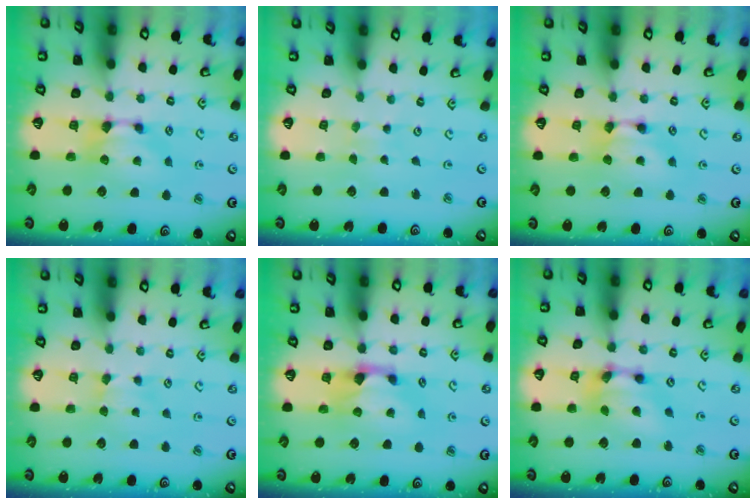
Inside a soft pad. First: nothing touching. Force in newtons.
{"total": 4.4, "press": 4.4, "slide": 0.2}
{"total": 1.6, "press": 1.6, "slide": 0.2}
{"total": 2.4, "press": 2.4, "slide": 0.6}
{"total": 1.6, "press": 0.9, "slide": 1.3}
{"total": 5.3, "press": 4.7, "slide": 2.4}